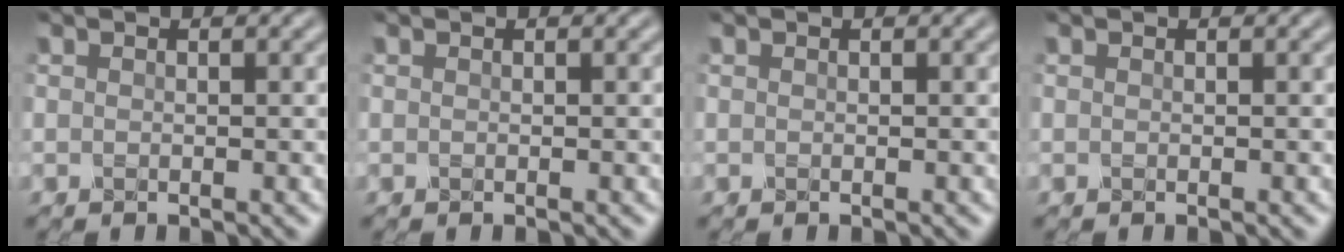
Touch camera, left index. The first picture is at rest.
{"total": 0.0}
{"total": 0.0}
{"total": 0.0}